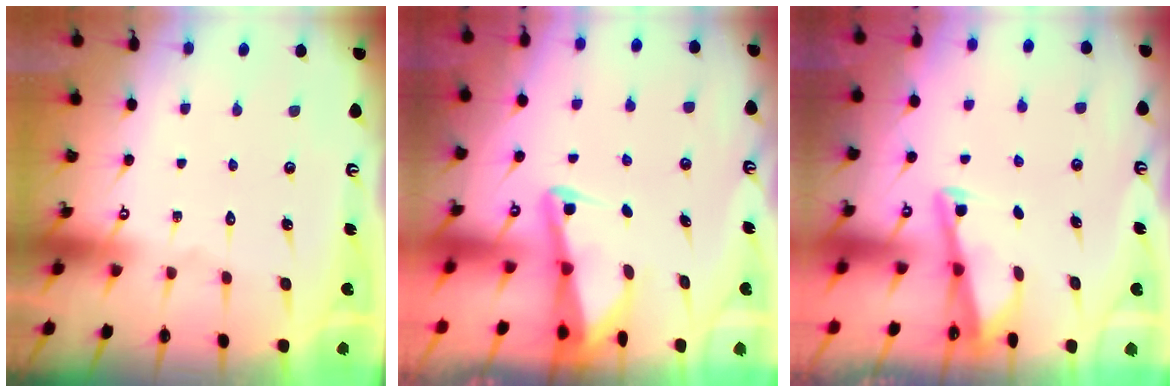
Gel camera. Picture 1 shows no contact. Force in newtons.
{"total": 2.3, "press": 2.3, "slide": 0.3}
{"total": 2.9, "press": 2.8, "slide": 0.4}